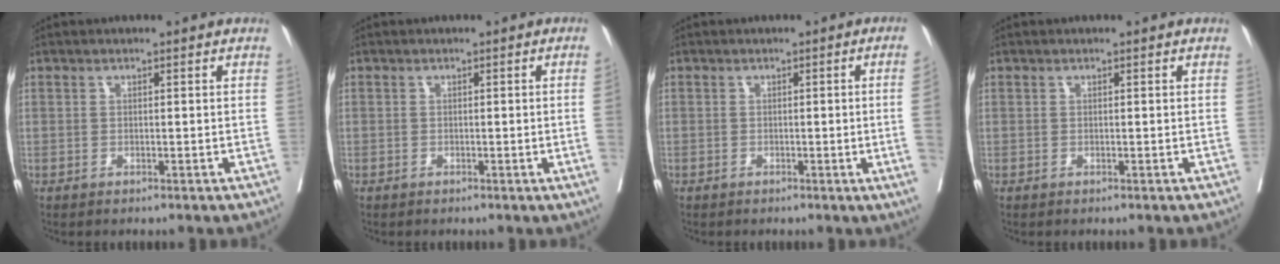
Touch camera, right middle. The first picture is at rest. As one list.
[{"total": 1.4, "force": [-0.2, -0.5, 1.3], "torque": [-0.013, -0.002, -0.004]}, {"total": 4.2, "force": [-0.6, -1.7, 3.8], "torque": [-0.044, -0.009, -0.009]}, {"total": 0.0}]